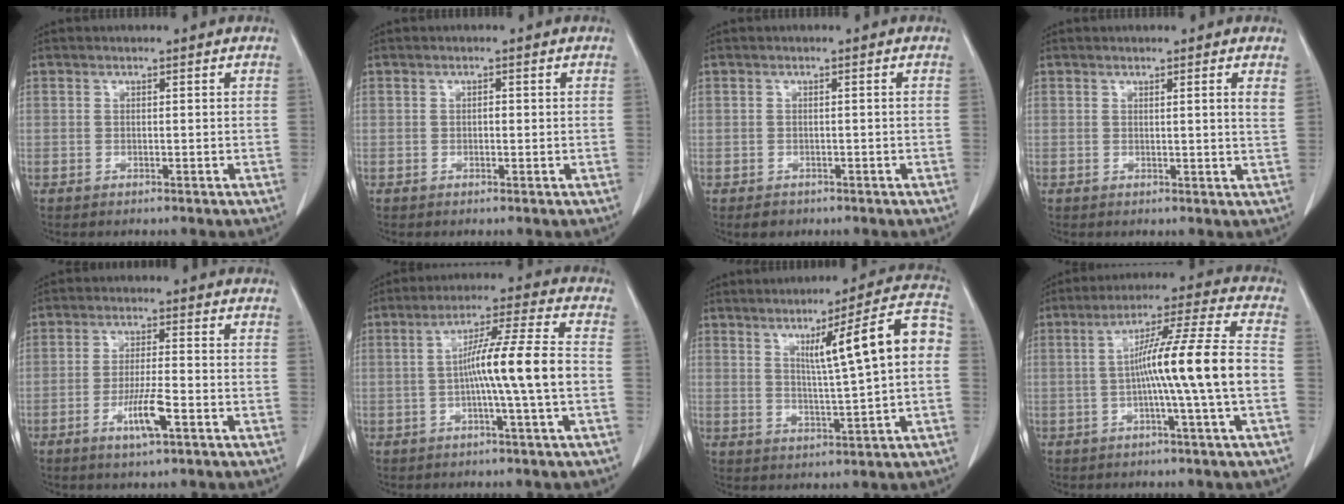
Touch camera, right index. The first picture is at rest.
{"total": 0.9, "force": [0.1, 0.4, 0.8], "torque": [-0.009, 0.001, 0.002]}
{"total": 1.3, "force": [-0.6, 1.0, 0.4], "torque": [-0.004, 0.000, -0.008]}
{"total": 2.7, "force": [1.7, -0.4, 2.1], "torque": [-0.031, -0.011, 0.015]}
{"total": 5.9, "force": [-2.5, 0.3, 5.3], "torque": [-0.098, -0.007, -0.047]}
{"total": 10.8, "force": [-1.3, -1.1, 10.7], "torque": [-0.181, 0.011, -0.026]}
{"total": 12.6, "force": [2.4, 0.1, 12.4], "torque": [-0.176, 0.018, 0.035]}
{"total": 13.4, "force": [-1.6, -1.6, 13.2], "torque": [-0.216, 0.010, -0.034]}